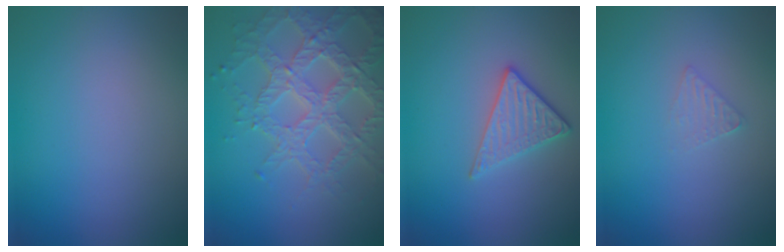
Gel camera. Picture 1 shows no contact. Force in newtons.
{"total": 5.9, "press": 4.8, "slide": 3.4}
{"total": 2.9, "press": 2.6, "slide": 1.3}
{"total": 1.0, "press": 1.0, "slide": 0.1}